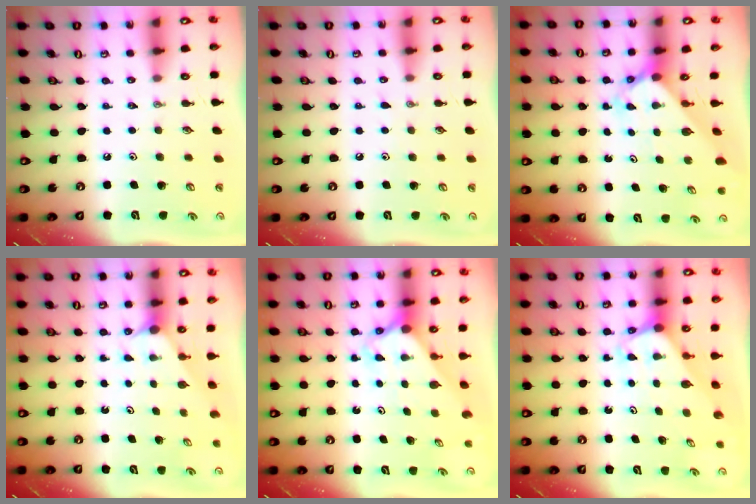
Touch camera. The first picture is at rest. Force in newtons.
{"total": 2.7, "press": 2.7, "slide": 0.4}
{"total": 2.3, "press": 2.3, "slide": 0.2}
{"total": 1.5, "press": 1.5, "slide": 0.2}
{"total": 2.7, "press": 2.7, "slide": 0.0}
{"total": 1.9, "press": 1.9, "slide": 0.2}